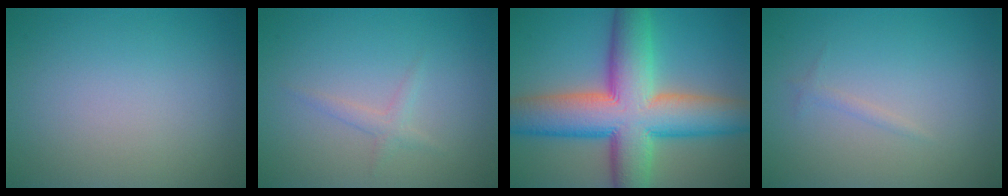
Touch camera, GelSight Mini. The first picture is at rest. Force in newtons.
{"total": 1.2, "press": 1.2, "slide": 0.1}
{"total": 13.4, "press": 13.4, "slide": 0.8}
{"total": 0.6, "press": 0.6, "slide": 0.1}